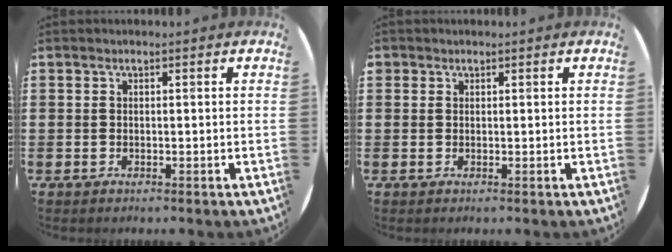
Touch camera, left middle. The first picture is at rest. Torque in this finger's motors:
{"motor_torque": [0.30, -0.20, 0.01, 0.01]}